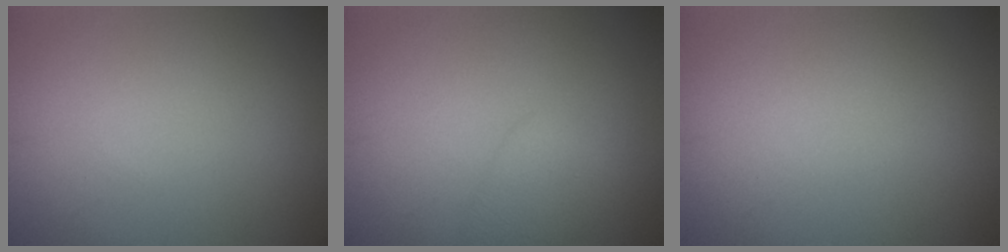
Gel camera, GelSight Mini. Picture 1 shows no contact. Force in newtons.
{"total": 2.0, "press": 2.0, "slide": 0.2}
{"total": 0.0}